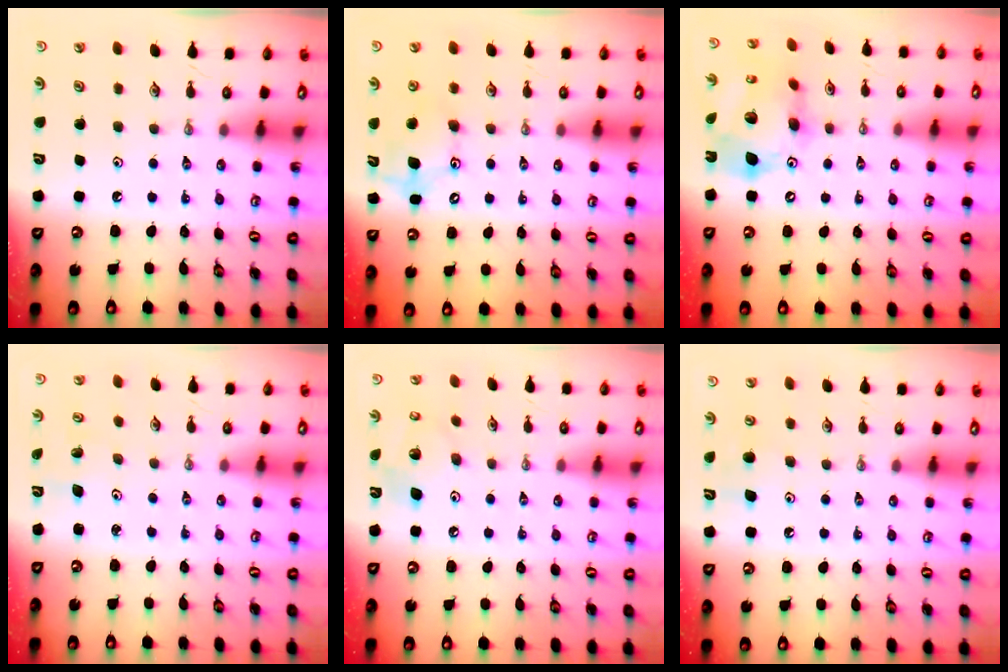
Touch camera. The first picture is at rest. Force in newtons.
{"total": 11.5, "press": 11.2, "slide": 2.6}
{"total": 17.5, "press": 17.4, "slide": 1.9}
{"total": 1.5, "press": 1.5, "slide": 0.1}
{"total": 12.0, "press": 11.8, "slide": 2.3}
{"total": 7.5, "press": 7.4, "slide": 1.0}